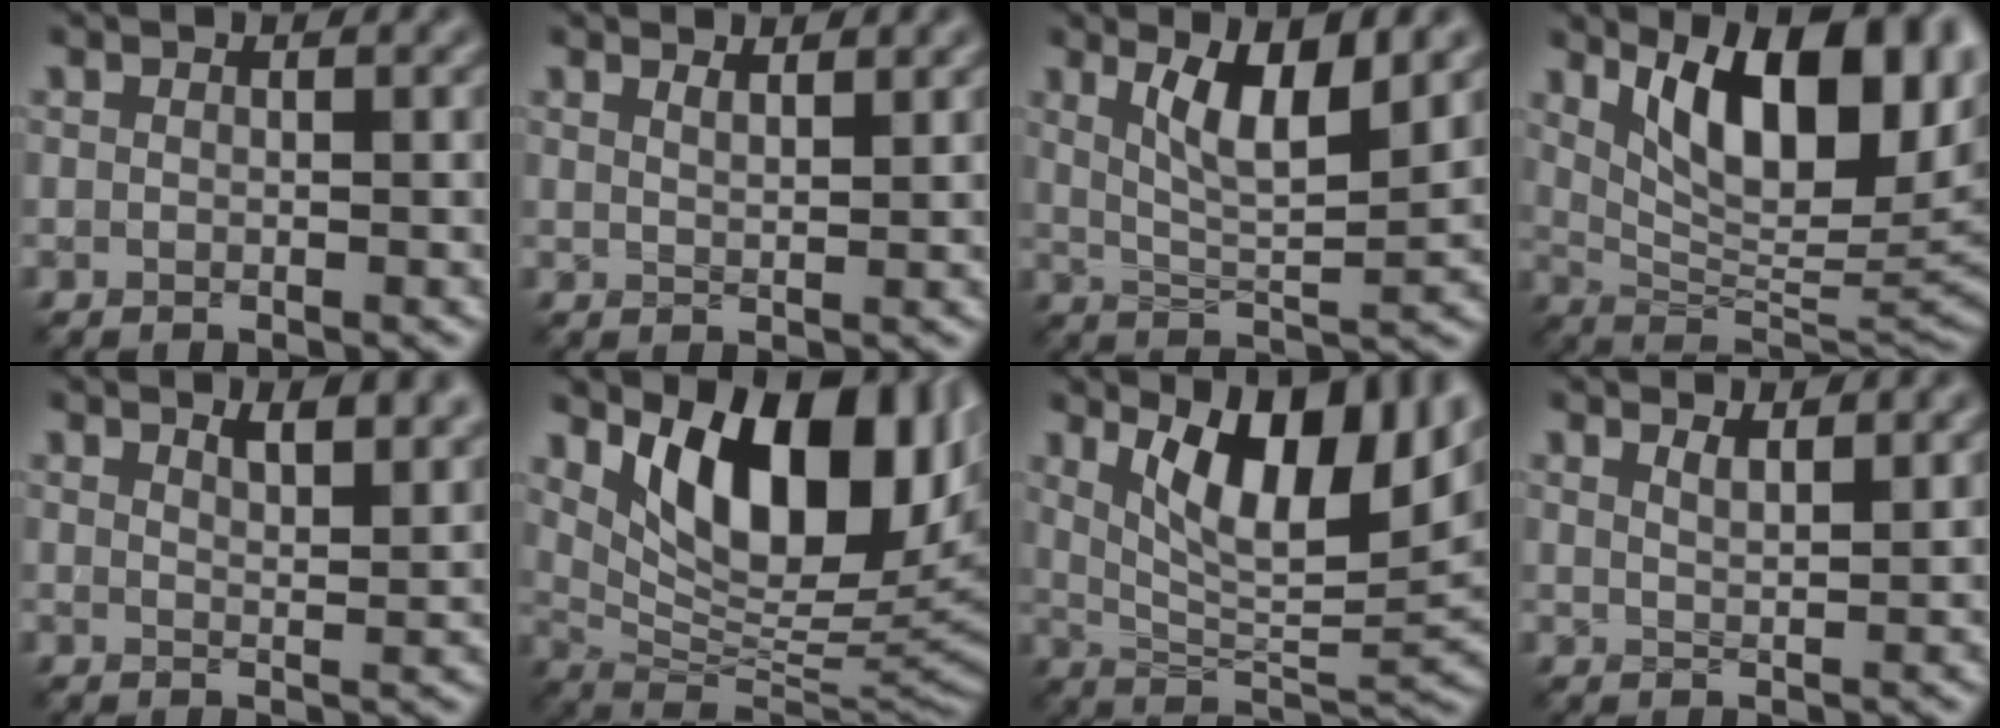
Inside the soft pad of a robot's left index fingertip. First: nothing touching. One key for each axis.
{"total": 1.7, "fx": 1.4, "fy": 0.4, "fz": 0.8, "tx": -0.007, "ty": 0.003, "tz": 0.019}
{"total": 5.9, "fx": 2.7, "fy": 1.6, "fz": 4.9, "tx": -0.092, "ty": -0.003, "tz": 0.052}
{"total": 13.5, "fx": 5.1, "fy": 5.3, "fz": 11.3, "tx": -0.150, "ty": 0.001, "tz": 0.087}
{"total": 5.1, "fx": 3.5, "fy": 1.8, "fz": 3.3, "tx": -0.020, "ty": 0.021, "tz": 0.032}
{"total": 12.5, "fx": 4.7, "fy": 5.9, "fz": 10.0, "tx": -0.152, "ty": -0.011, "tz": 0.089}
{"total": 9.7, "fx": 4.4, "fy": 3.2, "fz": 8.1, "tx": -0.133, "ty": -0.007, "tz": 0.079}
{"total": 2.1, "fx": 1.7, "fy": 0.5, "fz": 1.1, "tx": -0.010, "ty": 0.004, "tz": 0.024}